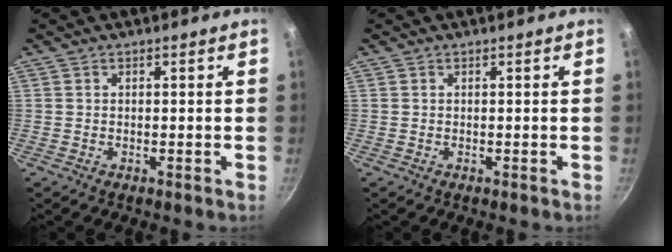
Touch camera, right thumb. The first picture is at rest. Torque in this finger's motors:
{"motor_torque": [0.00, 0.00, 0.00, 0.00, 0.00]}